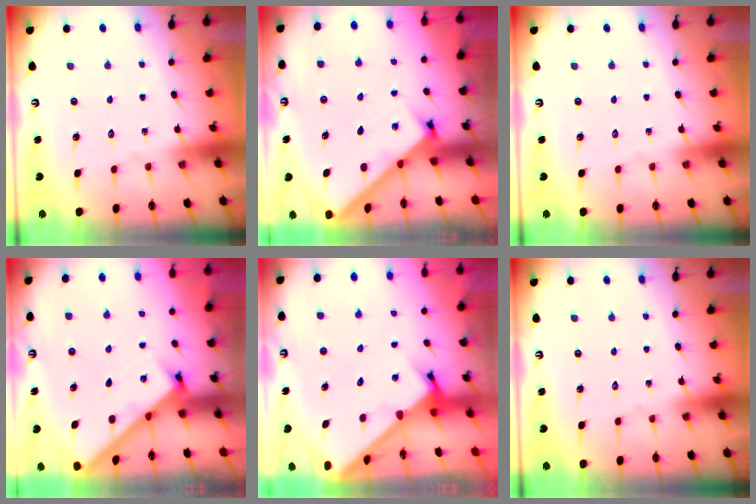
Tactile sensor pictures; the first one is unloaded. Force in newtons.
{"total": 2.4, "press": 2.4, "slide": 0.3}
{"total": 0.0}
{"total": 2.9, "press": 2.9, "slide": 0.1}
{"total": 3.9, "press": 3.9, "slide": 0.1}
{"total": 0.0}